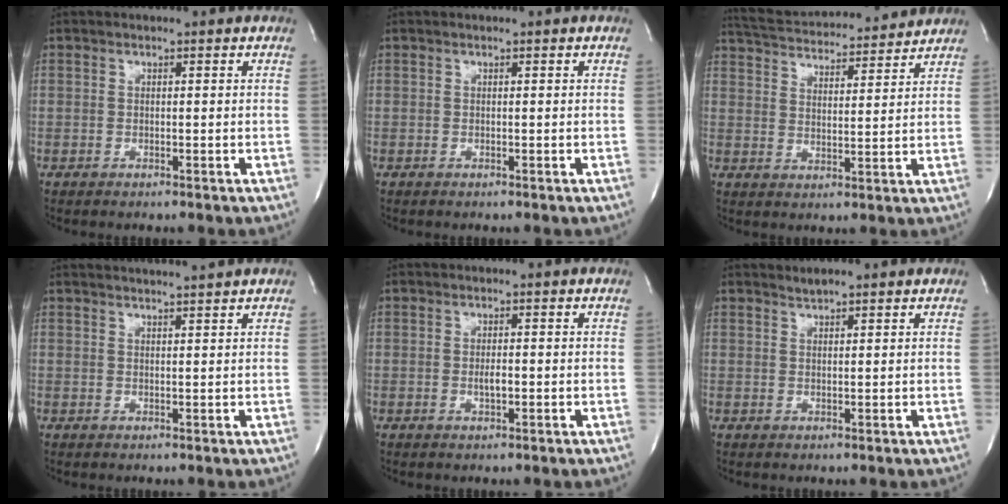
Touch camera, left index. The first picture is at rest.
{"total": 0.0}
{"total": 16.5, "force": [15.7, 1.9, 4.7], "torque": [-0.086, 0.024, 0.232]}
{"total": 5.0, "force": [4.6, -1.1, 1.5], "torque": [-0.019, 0.007, 0.059]}
{"total": 2.1, "force": [-0.5, 0.5, 2.0], "torque": [-0.038, -0.002, -0.008]}
{"total": 1.5, "force": [1.4, 0.1, 0.5], "torque": [-0.013, 0.006, 0.027]}